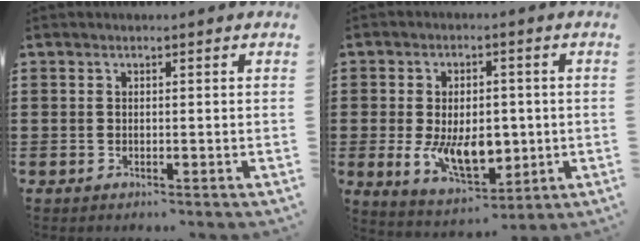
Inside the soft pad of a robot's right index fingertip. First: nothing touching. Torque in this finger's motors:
{"motor_torque": [2.14, 0.00, 1.05, 0.21]}